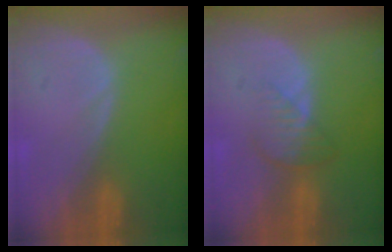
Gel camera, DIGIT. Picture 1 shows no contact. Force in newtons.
{"total": 3.8, "press": 3.4, "slide": 1.6}